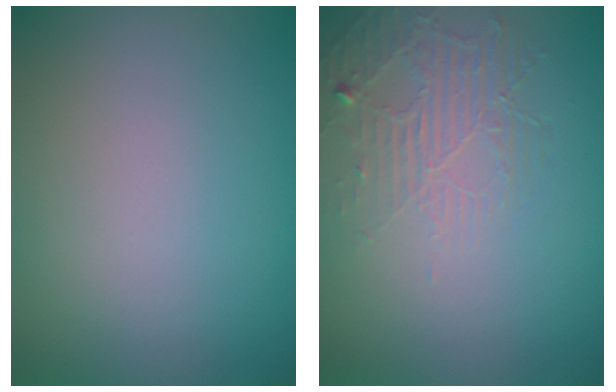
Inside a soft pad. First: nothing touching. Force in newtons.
{"total": 2.0, "press": 1.1, "slide": 1.7}